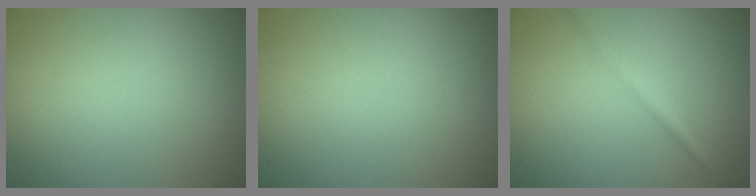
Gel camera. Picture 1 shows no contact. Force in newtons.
{"total": 0.0}
{"total": 1.6, "press": 1.6, "slide": 0.0}